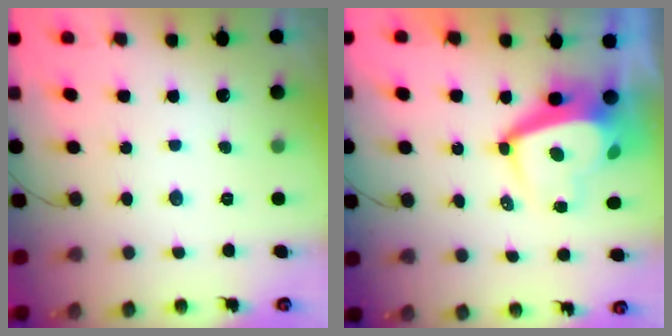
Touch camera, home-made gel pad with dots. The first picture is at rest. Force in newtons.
{"total": 9.5, "press": 9.4, "slide": 1.1}